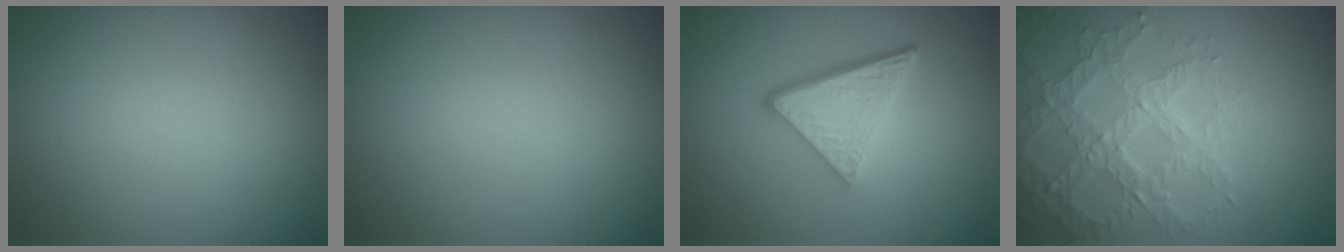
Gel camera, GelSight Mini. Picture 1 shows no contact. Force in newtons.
{"total": 0.0}
{"total": 5.3, "press": 3.6, "slide": 3.9}
{"total": 4.3, "press": 4.1, "slide": 1.2}